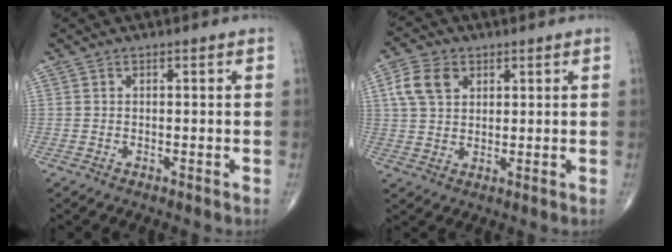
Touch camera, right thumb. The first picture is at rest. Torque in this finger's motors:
{"motor_torque": [-0.17, 0.21, 0.12, 0.10, 0.07]}